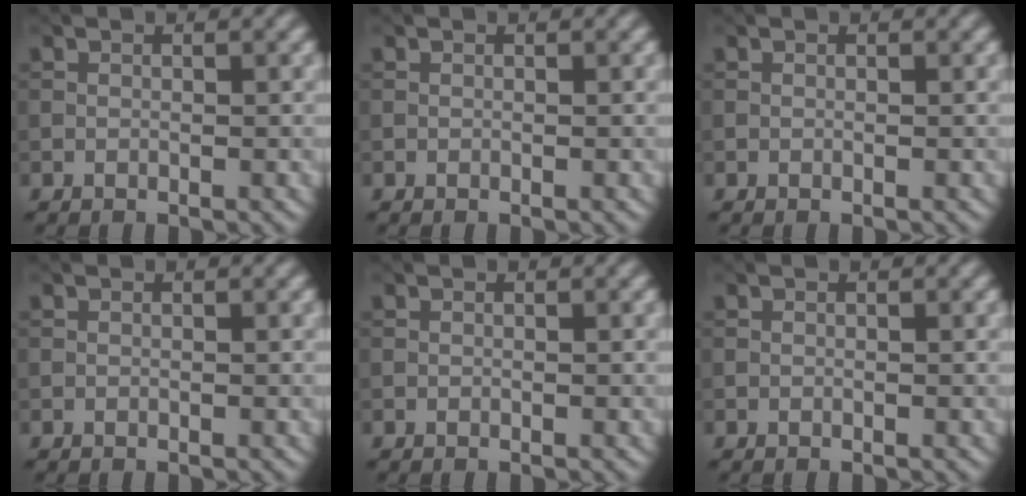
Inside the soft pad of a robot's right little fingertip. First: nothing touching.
{"total": 0.0}
{"total": 0.0}
{"total": 0.0}
{"total": 0.0}
{"total": 0.0}